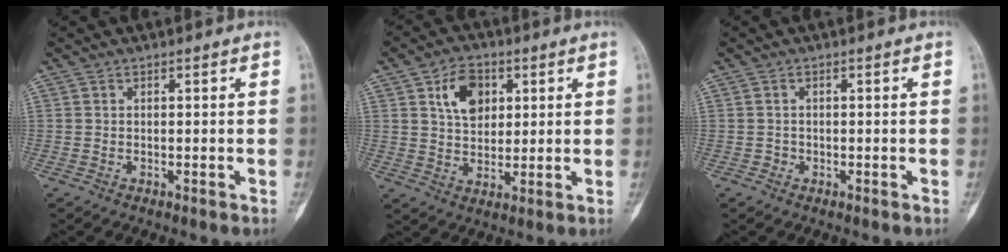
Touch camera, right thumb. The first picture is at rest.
{"total": 8.5, "force": [3.1, 5.9, 5.3], "torque": [-0.060, -0.009, 0.052]}
{"total": 0.8, "force": [-0.4, 0.7, 0.0], "torque": [0.010, 0.005, -0.010]}